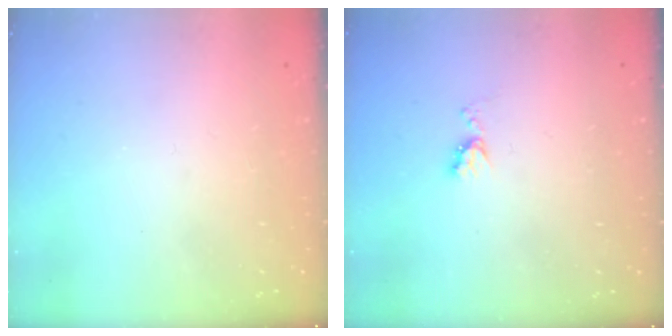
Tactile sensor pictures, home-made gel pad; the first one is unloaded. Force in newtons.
{"total": 5.1, "press": 5.1, "slide": 0.5}